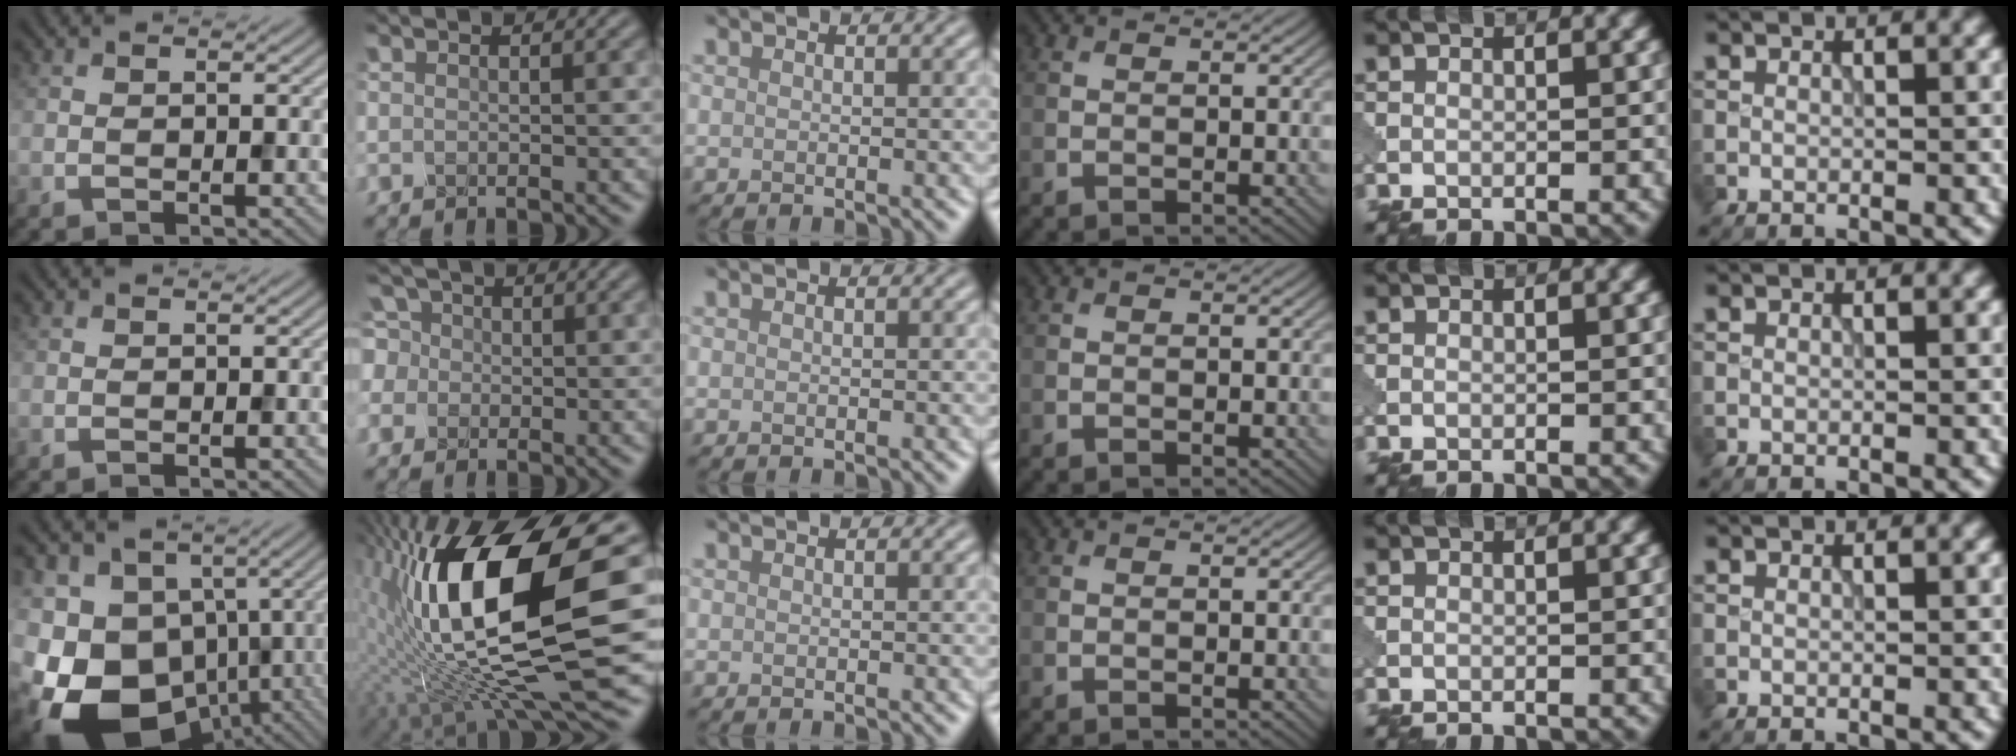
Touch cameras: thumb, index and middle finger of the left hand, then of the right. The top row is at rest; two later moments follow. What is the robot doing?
{"motion": "squeeze", "object": "foam earplug"}